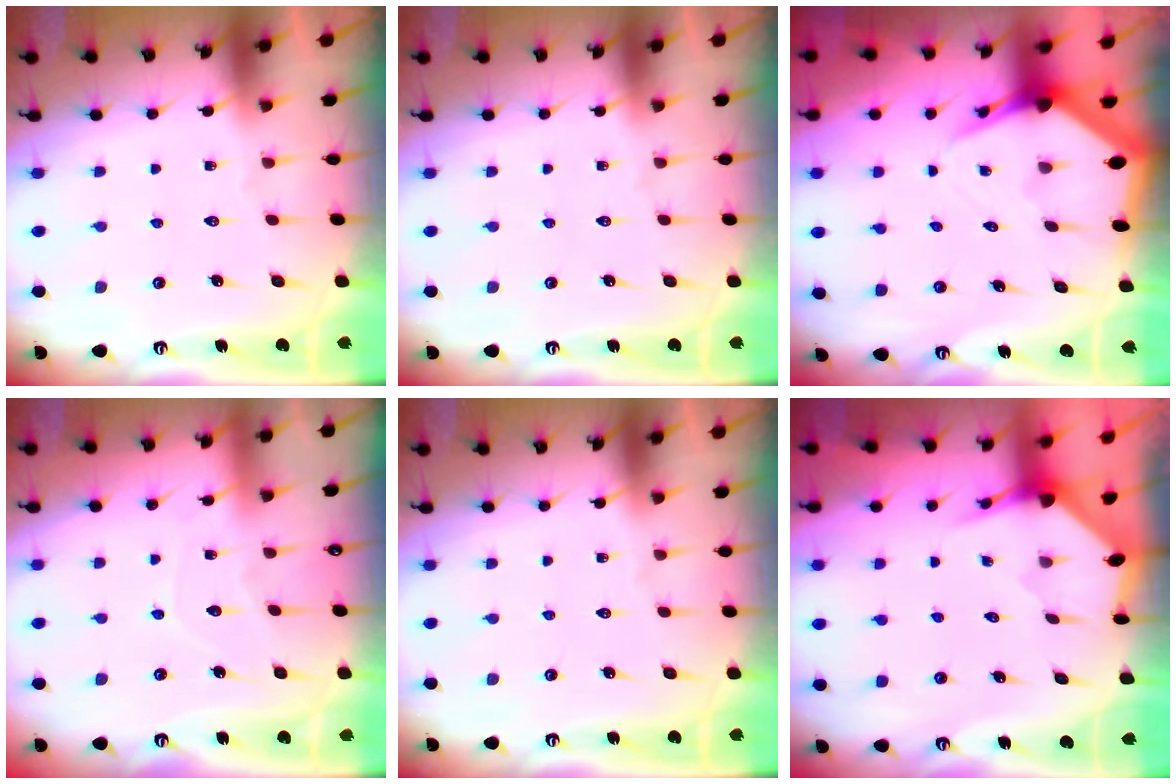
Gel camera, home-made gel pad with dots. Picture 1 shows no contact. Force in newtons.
{"total": 0.0}
{"total": 5.3, "press": 5.3, "slide": 0.7}
{"total": 5.0, "press": 5.0, "slide": 0.1}
{"total": 0.0}
{"total": 3.1, "press": 3.1, "slide": 0.2}